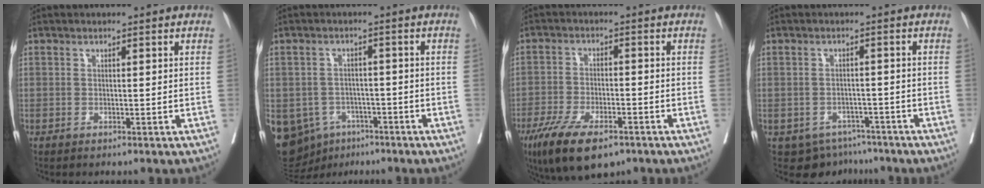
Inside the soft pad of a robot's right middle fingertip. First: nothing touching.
{"total": 17.0, "force": [-8.3, 13.2, 6.8], "torque": [-0.199, 0.004, -0.108]}
{"total": 11.7, "force": [-7.7, 3.8, 7.9], "torque": [-0.139, -0.020, -0.127]}
{"total": 6.4, "force": [-4.9, 3.9, 0.9], "torque": [-0.007, 0.007, -0.063]}